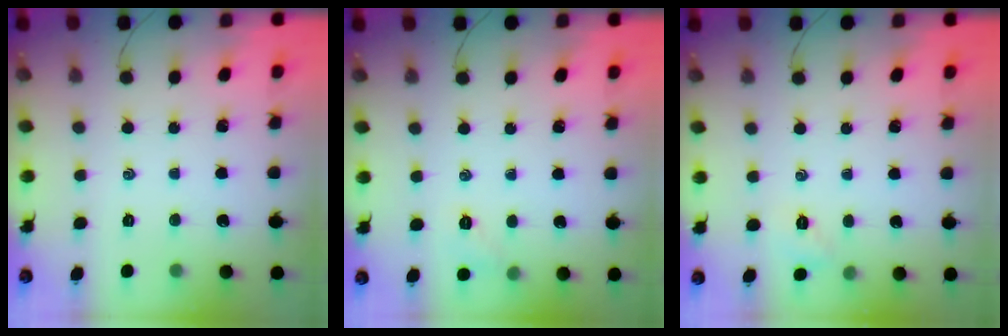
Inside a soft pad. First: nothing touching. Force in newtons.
{"total": 5.7, "press": 5.5, "slide": 1.5}
{"total": 2.1, "press": 2.0, "slide": 0.6}